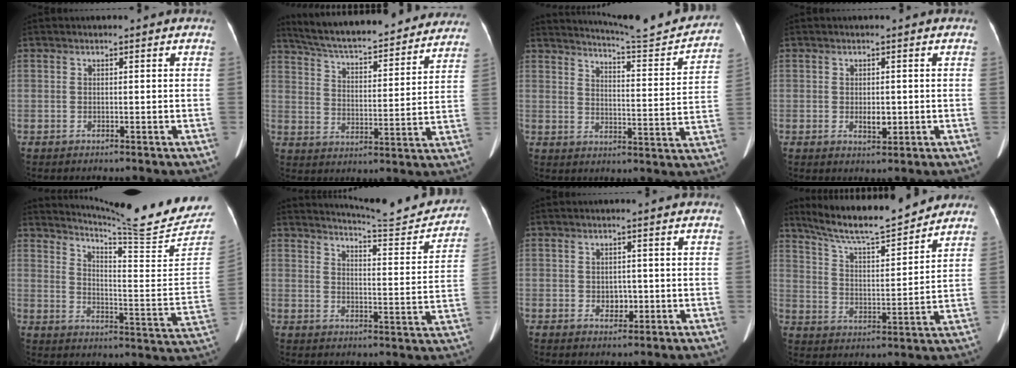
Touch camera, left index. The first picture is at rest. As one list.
[{"total": 27.5, "force": [24.8, 5.1, 10.7], "torque": [-0.178, -0.015, 0.330]}, {"total": 16.7, "force": [16.0, -0.1, 4.6], "torque": [-0.074, -0.055, 0.206]}, {"total": 2.2, "force": [-0.2, 1.2, 1.8], "torque": [-0.032, -0.004, 0.002]}, {"total": 19.3, "force": [18.5, -1.8, 5.4], "torque": [-0.092, -0.124, 0.239]}, {"total": 14.4, "force": [14.0, 0.2, 3.1], "torque": [-0.044, -0.048, 0.174]}, {"total": 2.1, "force": [-0.3, 1.7, 1.3], "torque": [-0.020, 0.002, 0.003]}, {"total": 14.9, "force": [13.5, 1.4, 6.3], "torque": [-0.112, 0.003, 0.221]}]